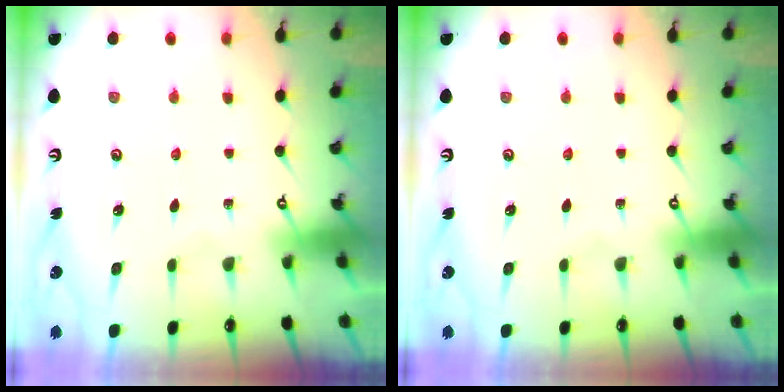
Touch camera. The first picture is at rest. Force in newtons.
{"total": 0.0}